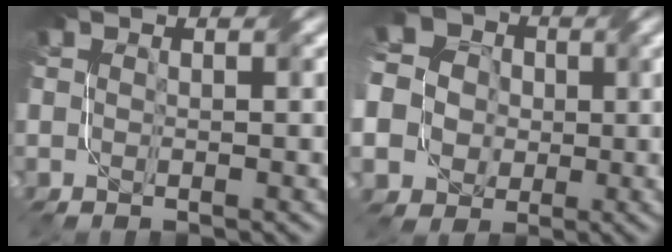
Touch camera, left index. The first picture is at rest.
{"total": 13.8, "force": [-2.3, 13.0, 4.2], "torque": [-0.140, -0.011, -0.056]}